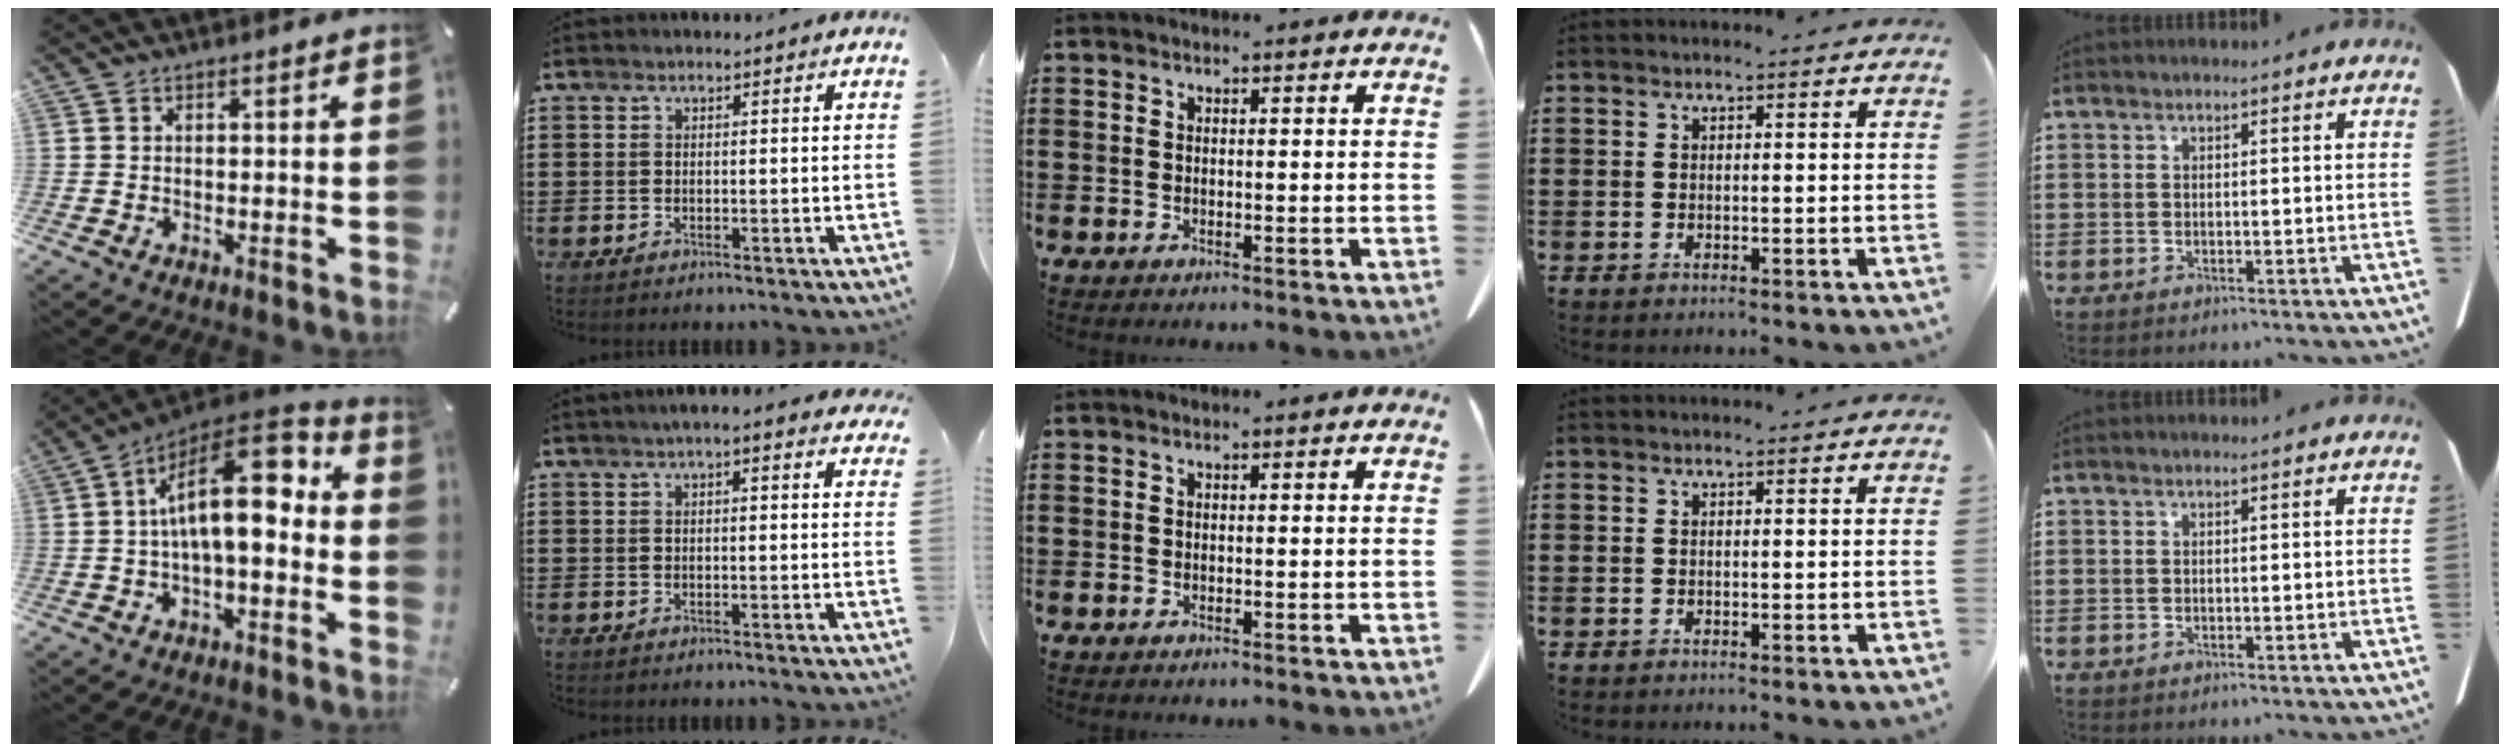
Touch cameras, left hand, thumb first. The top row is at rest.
{"thumb": {"total": 17.5, "force": [2.5, 8.0, 15.4], "torque": [-0.246, -0.015, 0.042]}, "index": {"total": 2.7, "force": [1.9, 0.3, 1.8], "torque": [-0.041, 0.006, 0.034]}}